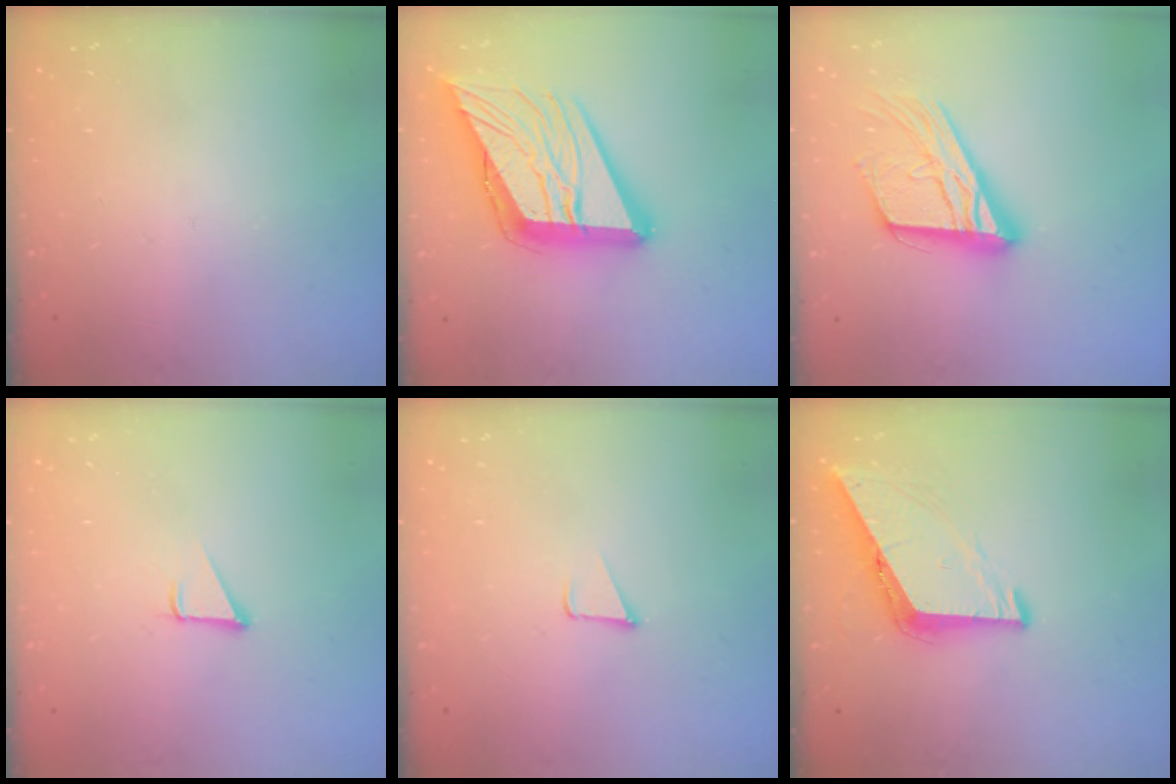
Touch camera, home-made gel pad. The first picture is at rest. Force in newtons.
{"total": 24.2, "press": 24.1, "slide": 2.8}
{"total": 17.5, "press": 17.4, "slide": 1.4}
{"total": 1.9, "press": 1.9, "slide": 0.1}
{"total": 1.7, "press": 1.7, "slide": 0.1}
{"total": 6.8, "press": 6.8, "slide": 0.4}